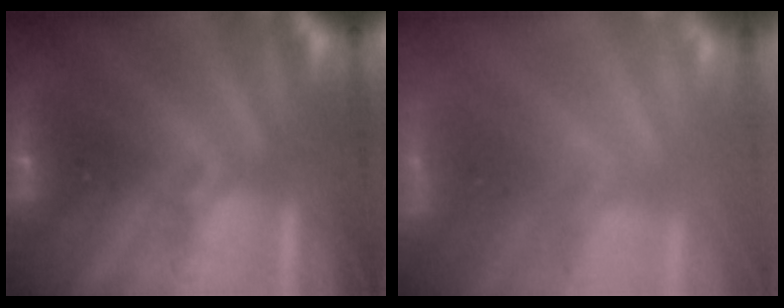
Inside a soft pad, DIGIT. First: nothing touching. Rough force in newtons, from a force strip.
{"total": 9.6}